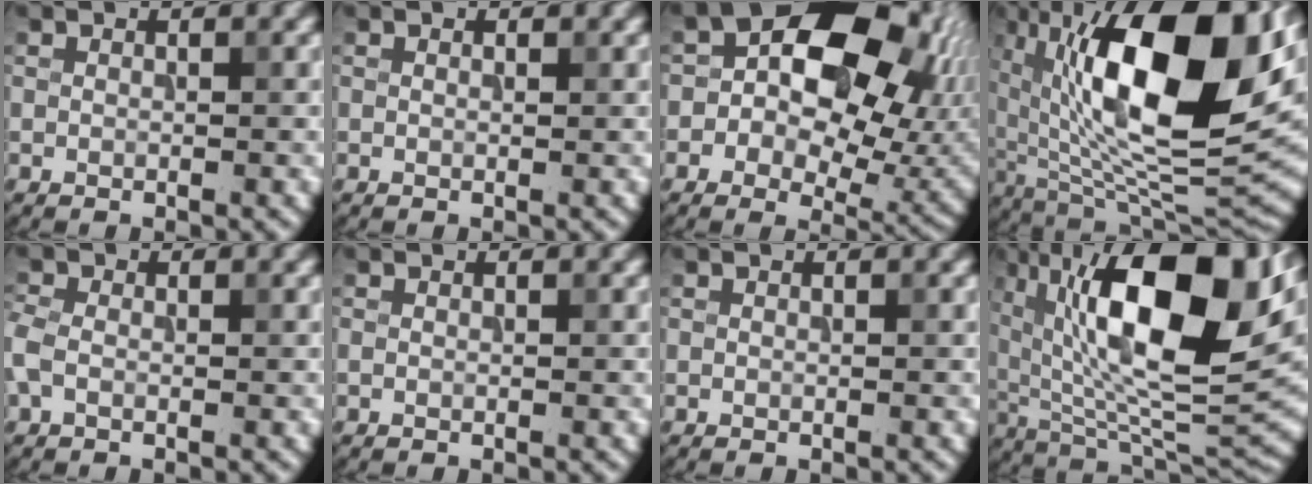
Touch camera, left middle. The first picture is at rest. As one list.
[{"total": 0.0}, {"total": 14.2, "force": [2.3, 9.5, 10.3], "torque": [-0.111, 0.007, 0.041]}, {"total": 17.9, "force": [4.4, 8.0, 15.4], "torque": [-0.254, 0.009, 0.068]}, {"total": 2.3, "force": [-0.6, 1.7, 1.5], "torque": [-0.044, 0.003, -0.023]}, {"total": 0.0}, {"total": 0.0}, {"total": 17.5, "force": [5.8, 7.1, 14.9], "torque": [-0.251, 0.009, 0.090]}]